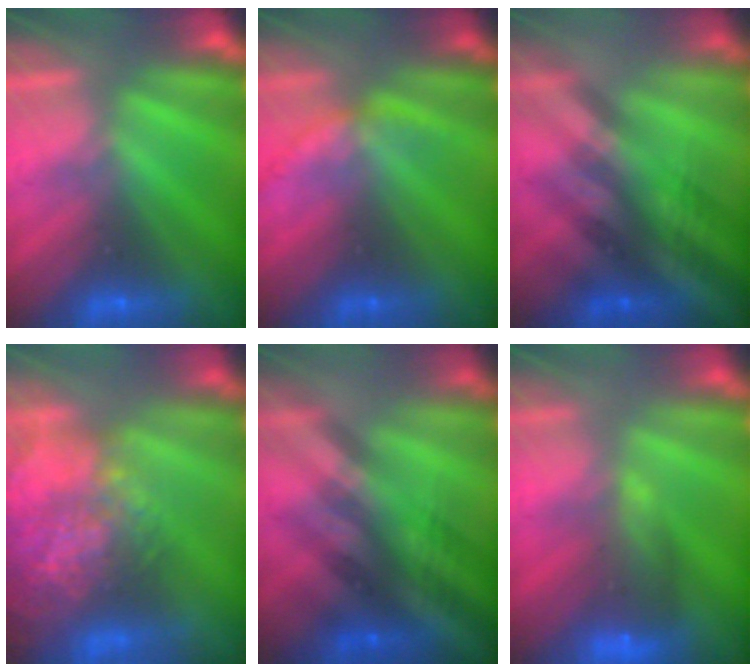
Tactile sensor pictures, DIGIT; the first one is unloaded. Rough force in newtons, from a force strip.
{"total": 1.9}
{"total": 2.6}
{"total": 7.3}
{"total": 2.6}
{"total": 8.0}